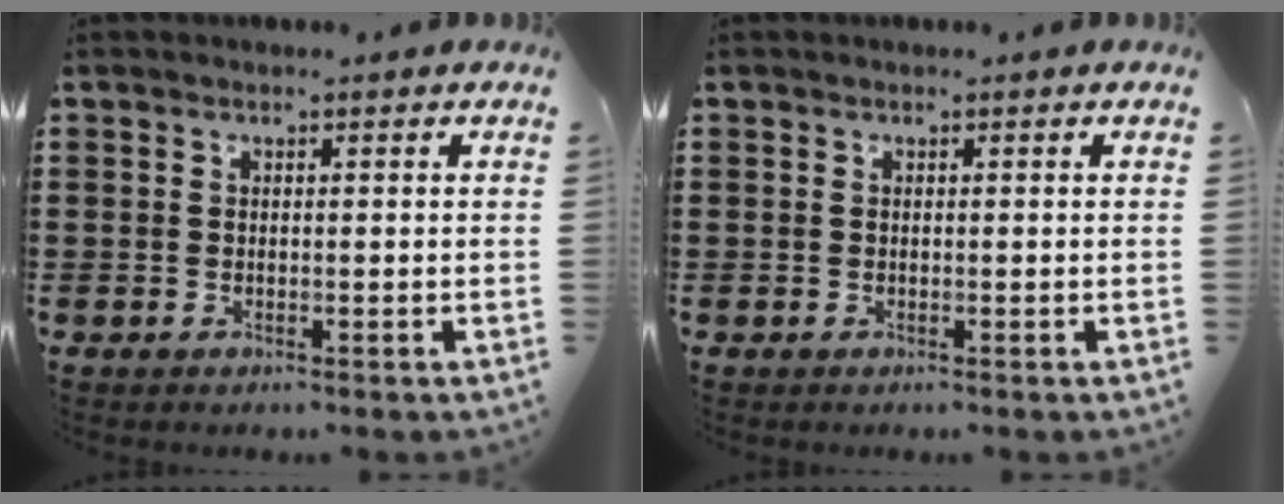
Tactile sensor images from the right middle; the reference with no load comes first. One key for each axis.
{"total": 0.0}